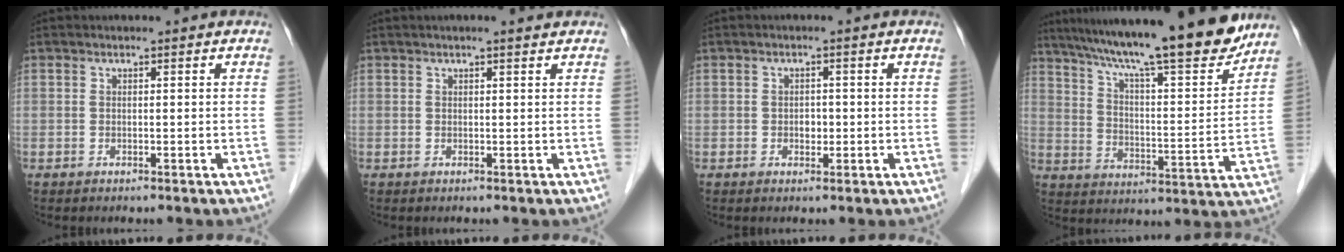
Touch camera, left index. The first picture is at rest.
{"total": 2.2, "force": [1.8, -0.1, 1.3], "torque": [-0.019, 0.015, 0.025]}
{"total": 1.5, "force": [-0.3, 1.1, 1.0], "torque": [-0.016, 0.002, -0.003]}
{"total": 22.1, "force": [18.7, 1.5, 11.8], "torque": [-0.197, -0.009, 0.278]}